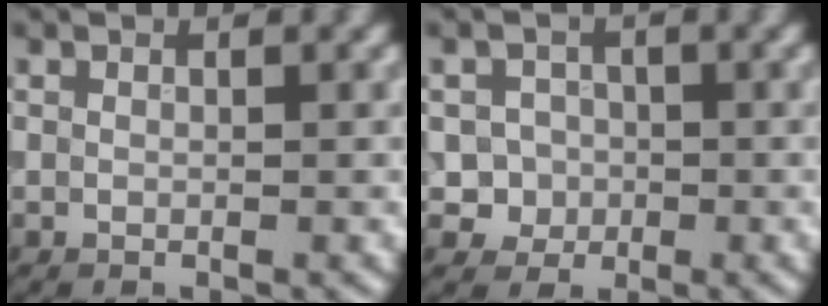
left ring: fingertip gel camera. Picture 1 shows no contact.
{"total": 3.2, "force": [-0.6, 3.0, 0.6], "torque": [0.014, 0.008, -0.023]}